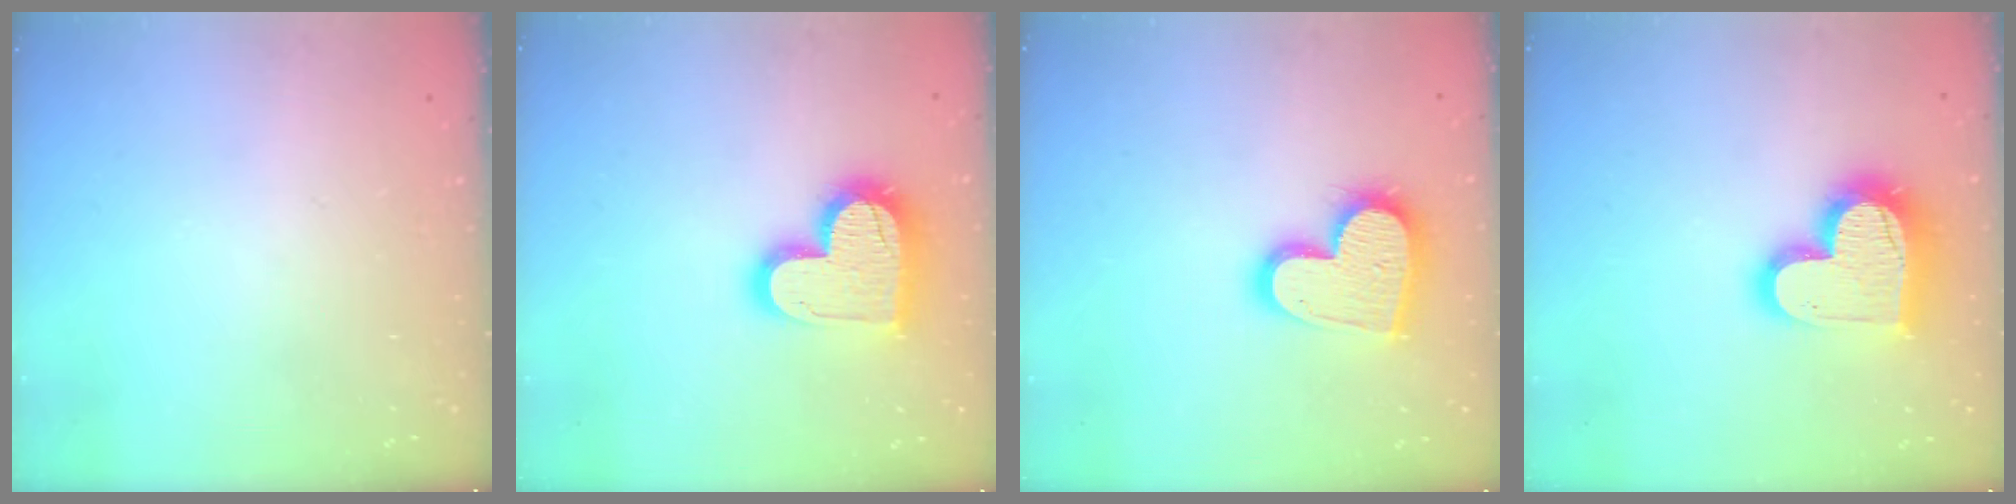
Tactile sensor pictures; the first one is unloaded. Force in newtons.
{"total": 16.9, "press": 16.9, "slide": 1.3}
{"total": 16.9, "press": 16.8, "slide": 1.3}
{"total": 18.8, "press": 18.7, "slide": 1.6}